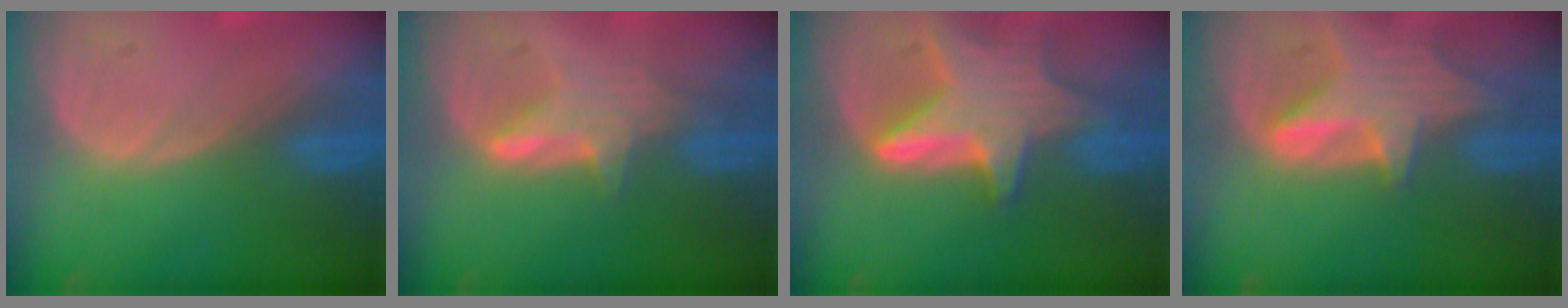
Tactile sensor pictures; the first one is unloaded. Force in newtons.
{"total": 4.3, "press": 4.3, "slide": 0.4}
{"total": 9.3, "press": 9.3, "slide": 0.7}
{"total": 7.9, "press": 7.3, "slide": 3.1}